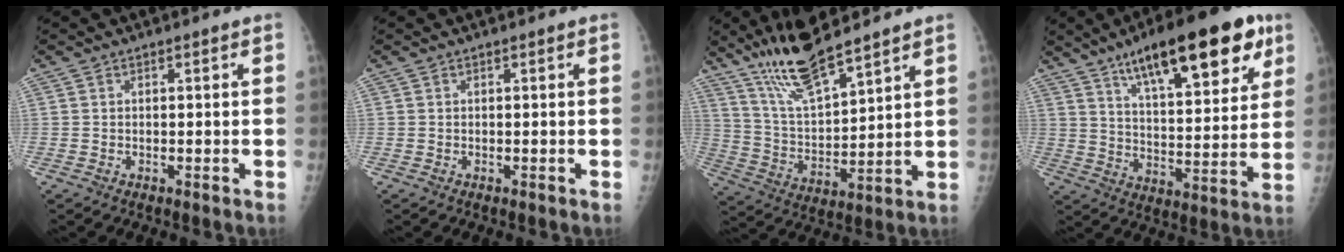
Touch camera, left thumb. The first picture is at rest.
{"total": 0.0}
{"total": 13.6, "force": [10.8, 2.4, 7.9], "torque": [-0.139, -0.059, 0.213]}
{"total": 22.8, "force": [12.8, 7.4, 17.4], "torque": [-0.230, -0.034, 0.199]}